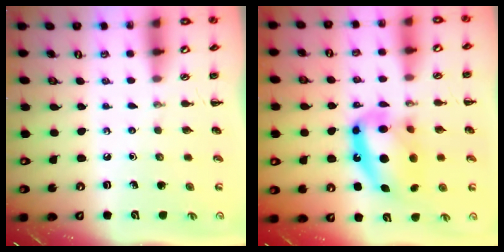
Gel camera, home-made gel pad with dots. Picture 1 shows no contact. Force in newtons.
{"total": 15.9, "press": 15.4, "slide": 3.7}